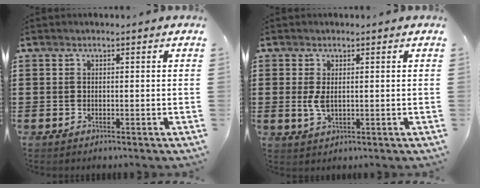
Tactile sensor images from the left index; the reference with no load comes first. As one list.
[{"total": 2.7, "force": [0.2, 1.1, 2.5], "torque": [-0.064, -0.003, -0.001]}]